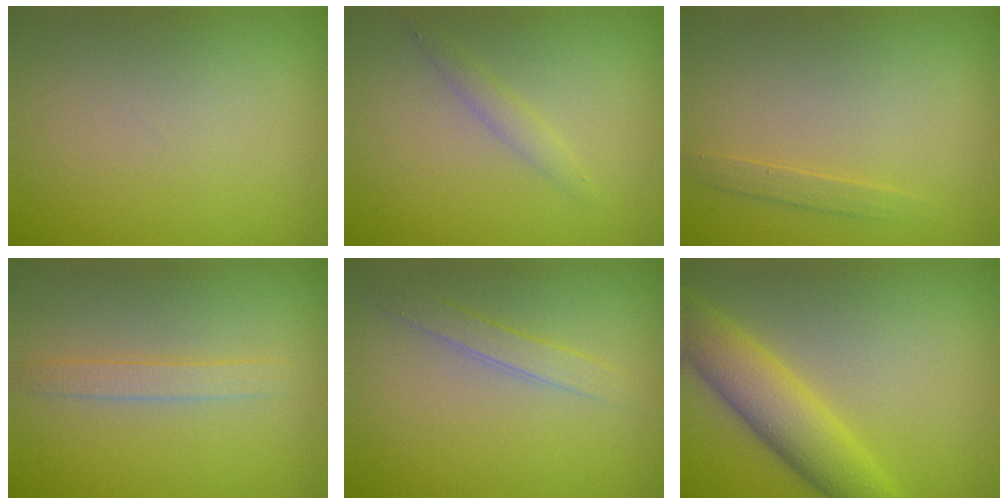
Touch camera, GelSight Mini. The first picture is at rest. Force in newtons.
{"total": 1.4, "press": 1.4, "slide": 0.0}
{"total": 1.0, "press": 1.0, "slide": 0.1}
{"total": 1.7, "press": 1.7, "slide": 0.1}
{"total": 1.8, "press": 1.8, "slide": 0.1}
{"total": 5.6, "press": 5.6, "slide": 0.2}